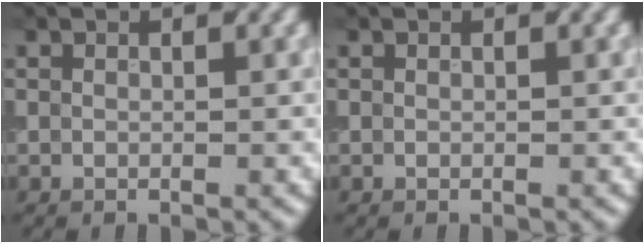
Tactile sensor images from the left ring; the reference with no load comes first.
{"total": 0.0}